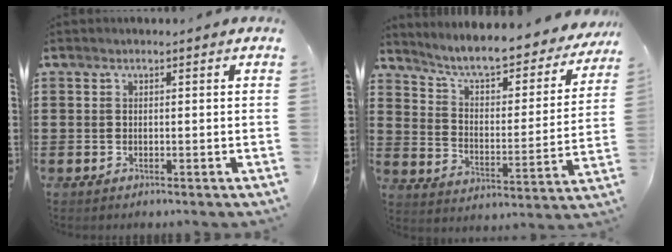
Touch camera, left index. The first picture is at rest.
{"total": 6.4, "force": [5.9, 0.6, 2.5], "torque": [-0.076, -0.047, 0.095]}